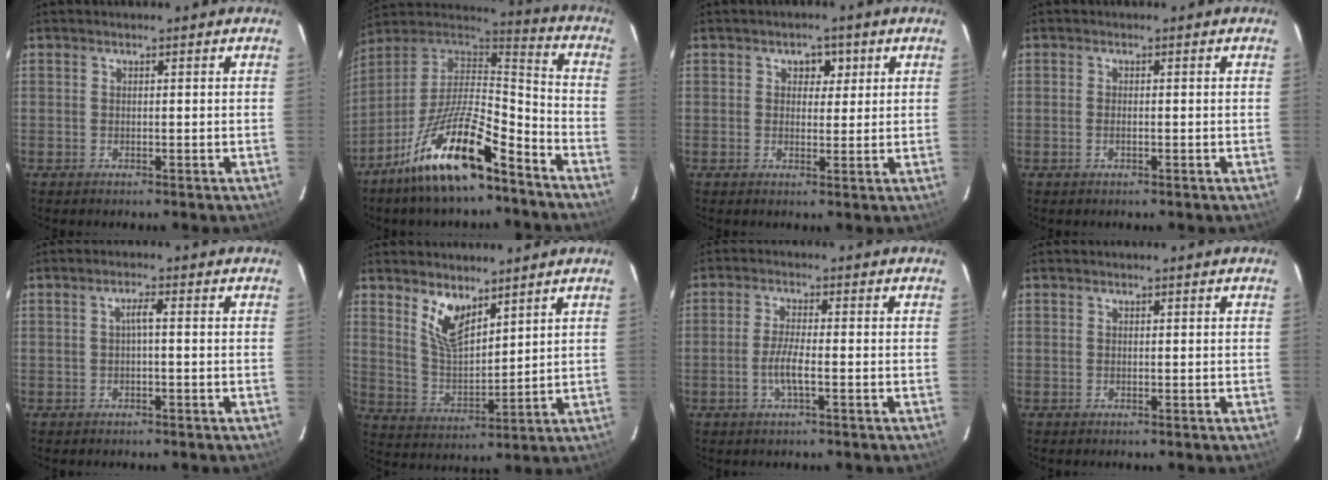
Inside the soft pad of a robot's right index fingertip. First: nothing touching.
{"total": 18.3, "force": [-11.2, 5.0, 13.6], "torque": [-0.259, -0.004, -0.204]}
{"total": 3.2, "force": [1.3, 2.6, 1.4], "torque": [-0.011, 0.007, 0.020]}
{"total": 0.8, "force": [-0.2, 0.3, 0.7], "torque": [-0.016, 0.000, -0.004]}
{"total": 1.8, "force": [-0.1, 0.2, 1.7], "torque": [-0.034, 0.006, -0.001]}
{"total": 8.2, "force": [5.6, 3.4, 5.0], "torque": [-0.094, -0.004, 0.116]}
{"total": 4.0, "force": [-1.4, 0.3, 3.7], "torque": [-0.074, -0.004, -0.029]}
{"total": 0.0}